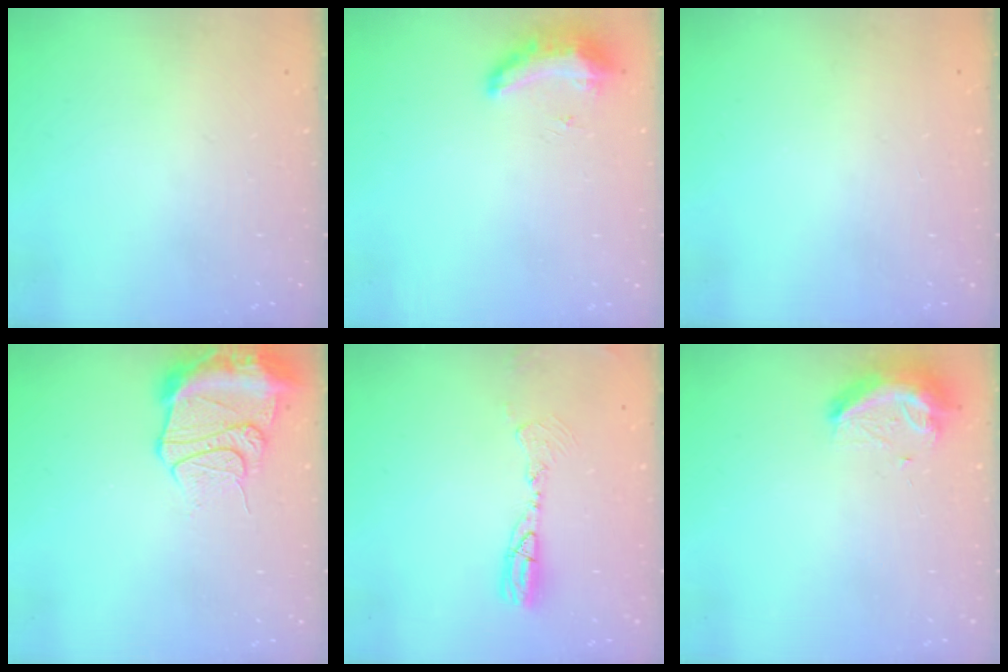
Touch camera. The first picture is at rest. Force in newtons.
{"total": 8.4, "press": 8.3, "slide": 1.3}
{"total": 0.0}
{"total": 14.0, "press": 13.9, "slide": 1.7}
{"total": 9.2, "press": 9.0, "slide": 2.2}
{"total": 10.1, "press": 10.1, "slide": 0.9}